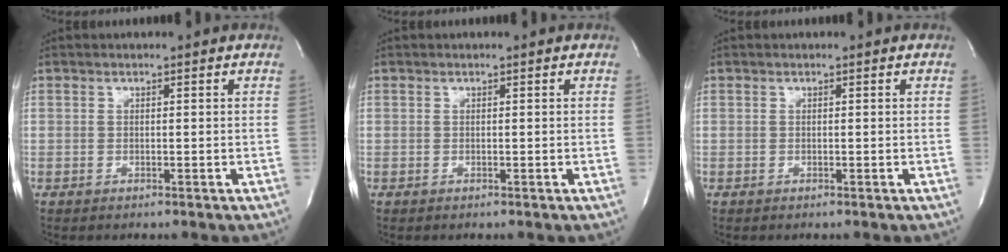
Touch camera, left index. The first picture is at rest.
{"total": 0.0}
{"total": 0.0}